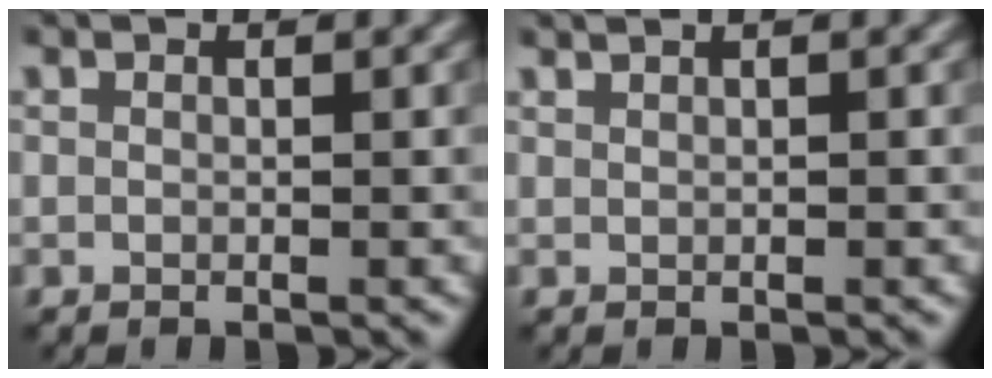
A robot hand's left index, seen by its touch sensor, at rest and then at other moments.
{"total": 0.8, "force": [0.7, 0.2, 0.3], "torque": [-0.003, -0.001, 0.003]}